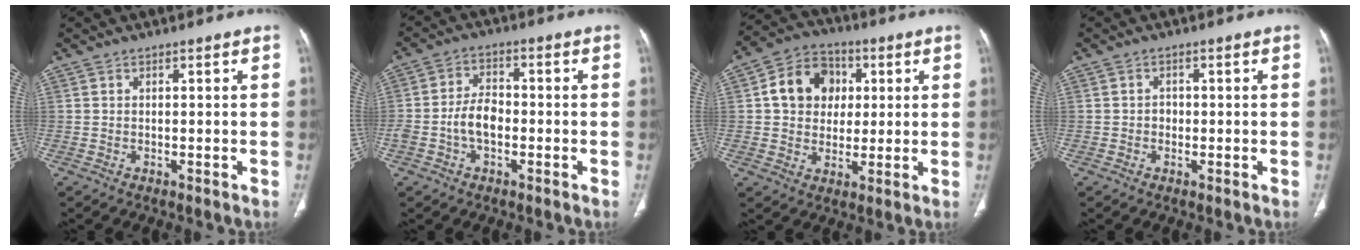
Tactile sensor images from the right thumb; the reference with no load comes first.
{"total": 6.0, "force": [-1.6, 3.7, 4.4], "torque": [-0.082, 0.023, -0.033]}
{"total": 11.7, "force": [2.3, 9.8, 6.1], "torque": [-0.070, 0.008, 0.032]}
{"total": 1.3, "force": [-0.3, 1.2, 0.6], "torque": [-0.001, 0.006, -0.007]}